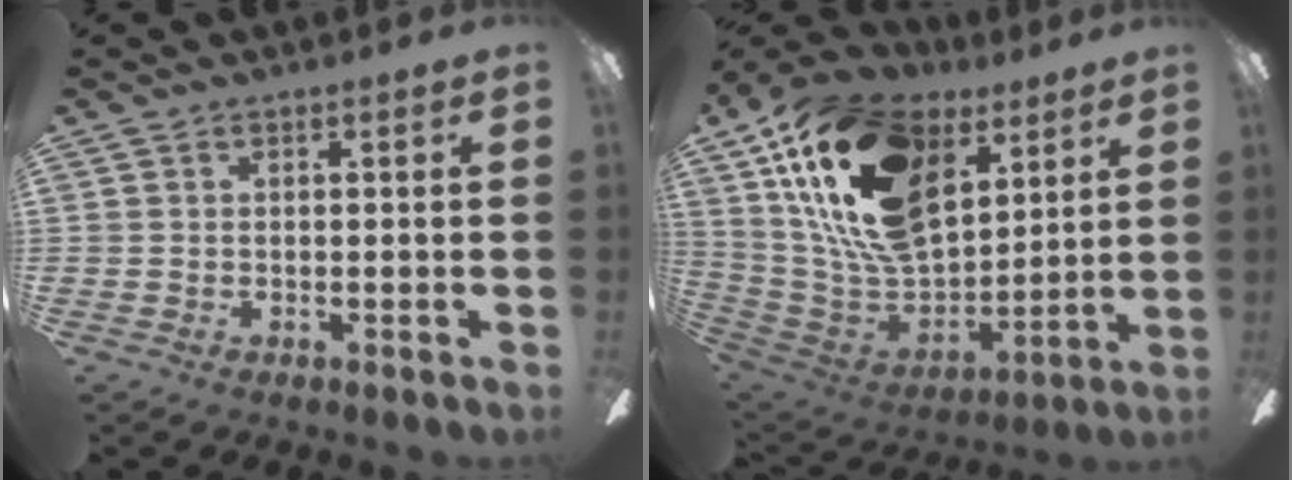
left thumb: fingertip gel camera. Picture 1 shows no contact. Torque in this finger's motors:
{"motor_torque": [1.82, 2.35, 1.37, -1.41, 0.24]}